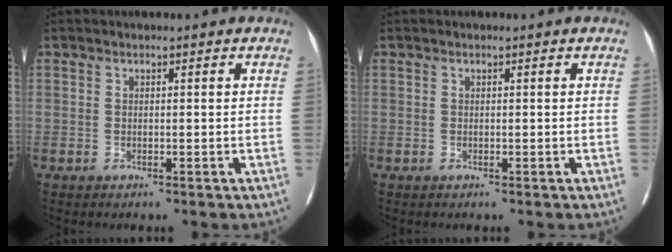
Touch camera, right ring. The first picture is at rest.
{"total": 0.0}